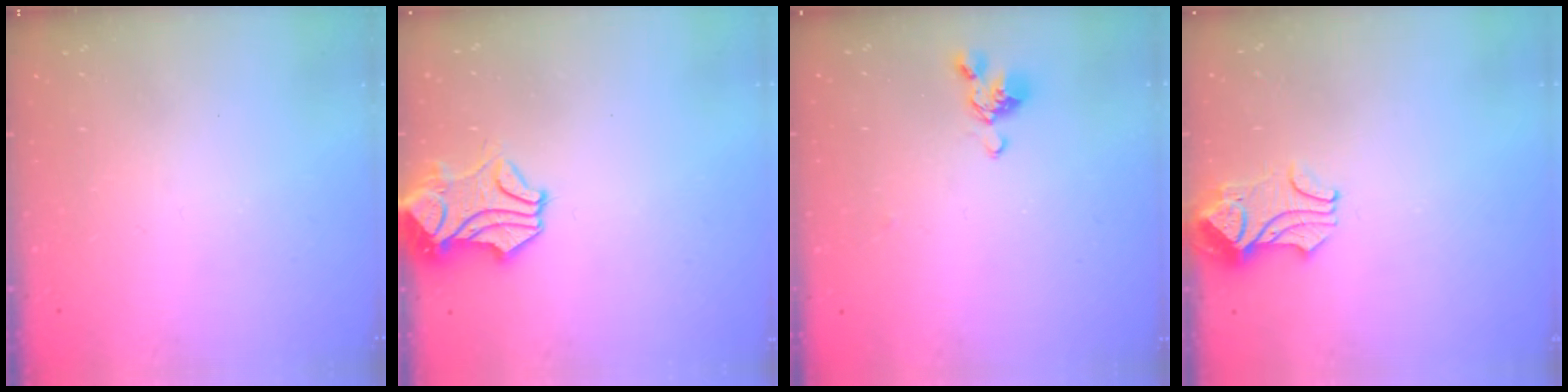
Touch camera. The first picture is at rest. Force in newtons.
{"total": 2.0, "press": 1.6, "slide": 1.2}
{"total": 2.7, "press": 2.5, "slide": 0.8}
{"total": 2.2, "press": 2.1, "slide": 0.5}